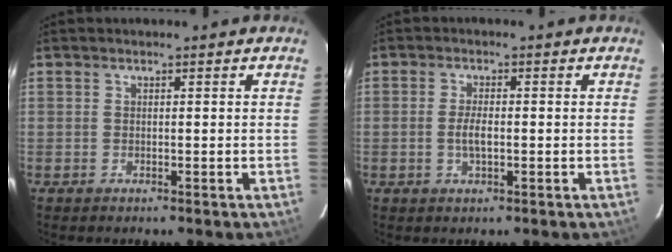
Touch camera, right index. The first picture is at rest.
{"total": 2.9, "force": [-0.5, 1.0, 2.7], "torque": [-0.054, -0.002, -0.009]}